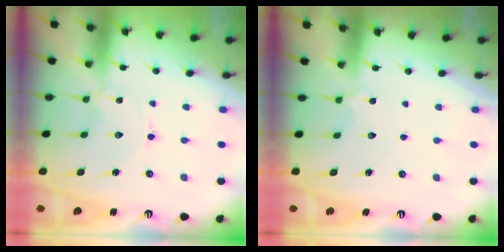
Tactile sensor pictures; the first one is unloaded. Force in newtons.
{"total": 3.8, "press": 3.7, "slide": 0.6}